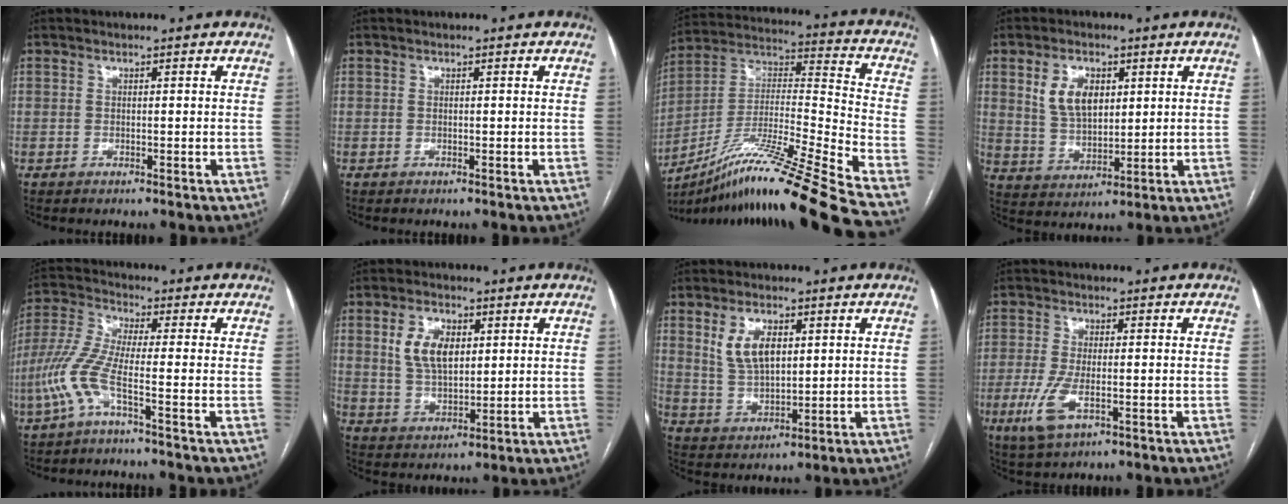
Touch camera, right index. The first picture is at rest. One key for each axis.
{"total": 0.0}
{"total": 25.6, "fx": -19.5, "fy": -1.9, "fz": 16.5, "tx": -0.260, "ty": -0.015, "tz": -0.343}
{"total": 7.7, "fx": 2.8, "fy": 4.5, "fz": 5.5, "tx": -0.110, "ty": 0.009, "tz": 0.062}
{"total": 7.2, "fx": -3.0, "fy": 0.2, "fz": 6.5, "tx": -0.158, "ty": 0.008, "tz": -0.071}
{"total": 7.6, "fx": 2.4, "fy": 4.3, "fz": 5.8, "tx": -0.118, "ty": 0.008, "tz": 0.052}
{"total": 7.3, "fx": 2.7, "fy": 3.7, "fz": 5.7, "tx": -0.116, "ty": 0.006, "tz": 0.062}
{"total": 6.3, "fx": -2.3, "fy": 1.9, "fz": 5.5, "tx": -0.130, "ty": -0.018, "tz": -0.038}